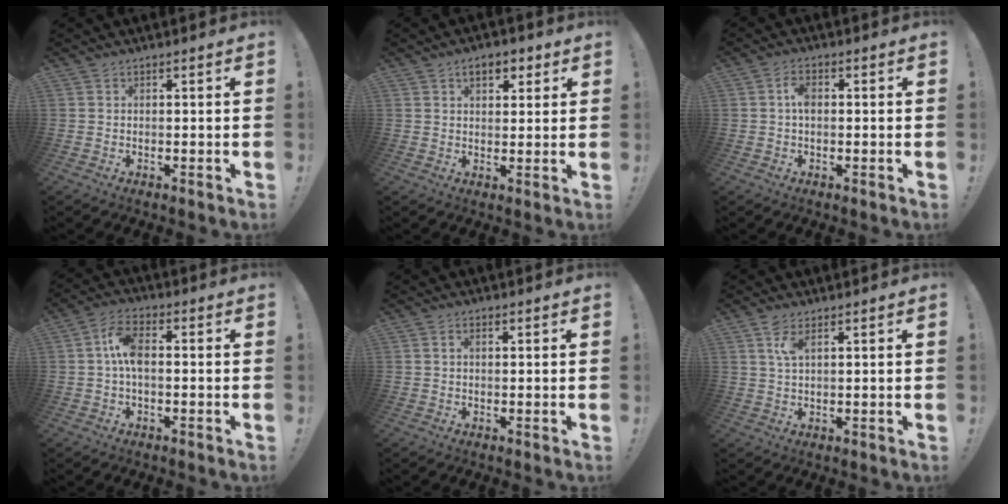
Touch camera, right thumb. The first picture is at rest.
{"total": 5.9, "force": [2.9, 3.5, 3.8], "torque": [-0.047, -0.003, 0.048]}
{"total": 5.2, "force": [0.2, 2.8, 4.4], "torque": [-0.084, 0.009, 0.002]}
{"total": 7.4, "force": [0.0, 3.6, 6.5], "torque": [-0.131, 0.011, 0.002]}
{"total": 1.3, "force": [0.4, 0.6, 1.1], "torque": [-0.017, -0.001, 0.006]}
{"total": 4.5, "force": [2.1, 1.6, 3.6], "torque": [-0.076, 0.004, 0.037]}